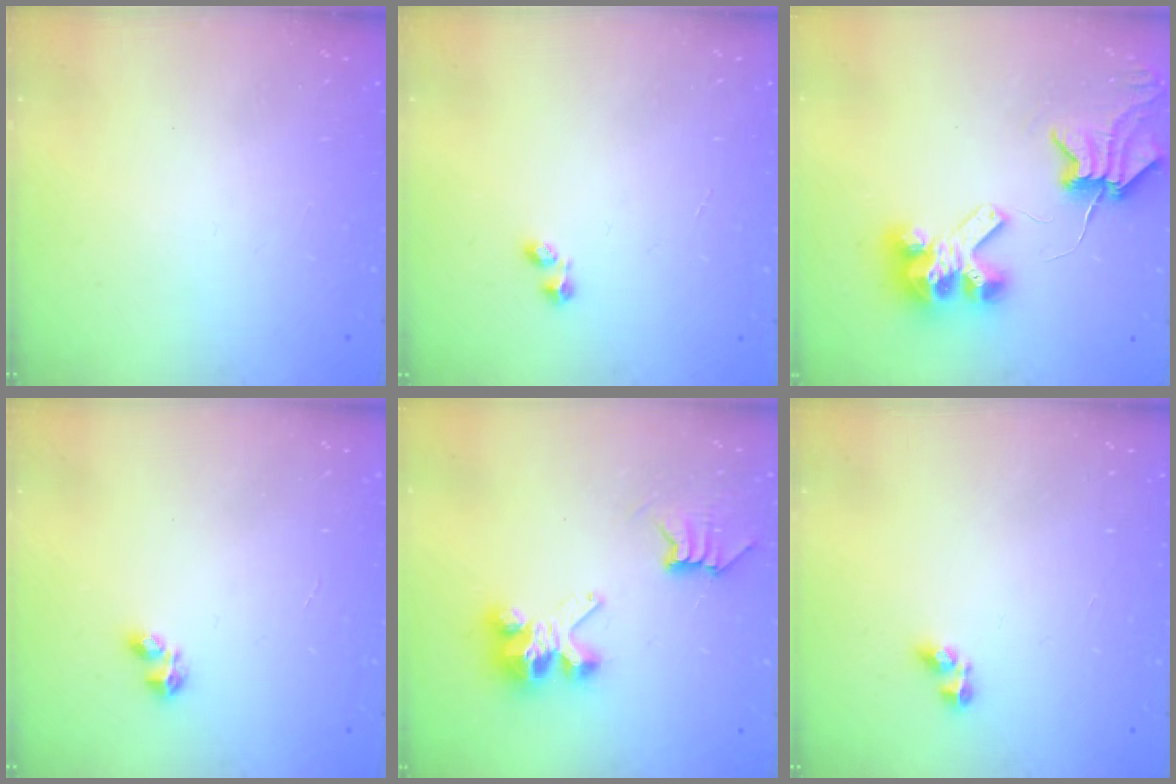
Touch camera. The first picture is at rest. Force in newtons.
{"total": 1.2, "press": 1.1, "slide": 0.5}
{"total": 10.0, "press": 9.9, "slide": 1.3}
{"total": 2.9, "press": 2.8, "slide": 0.5}
{"total": 8.1, "press": 8.1, "slide": 0.3}
{"total": 3.1, "press": 3.1, "slide": 0.3}